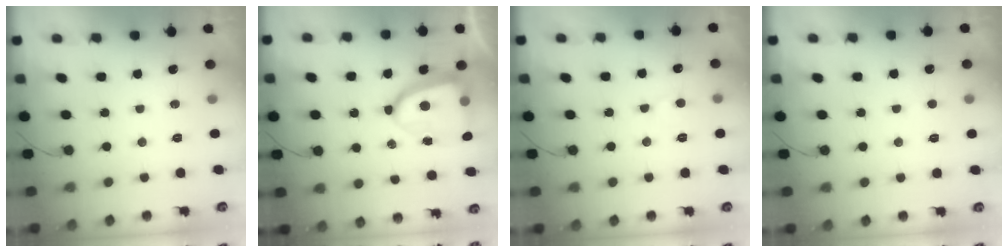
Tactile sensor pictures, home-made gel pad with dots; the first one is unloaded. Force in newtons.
{"total": 14.7, "press": 14.6, "slide": 1.5}
{"total": 4.3, "press": 4.2, "slide": 0.4}
{"total": 2.4, "press": 2.4, "slide": 0.2}